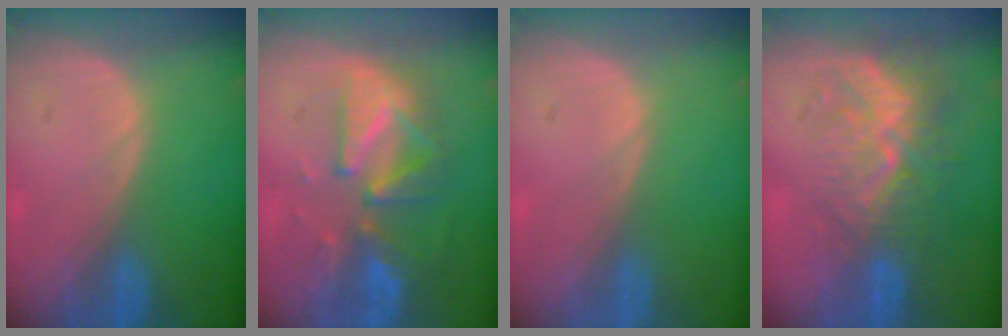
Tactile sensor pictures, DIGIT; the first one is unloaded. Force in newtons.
{"total": 9.8, "press": 8.6, "slide": 4.7}
{"total": 0.0}
{"total": 10.1, "press": 8.8, "slide": 4.9}